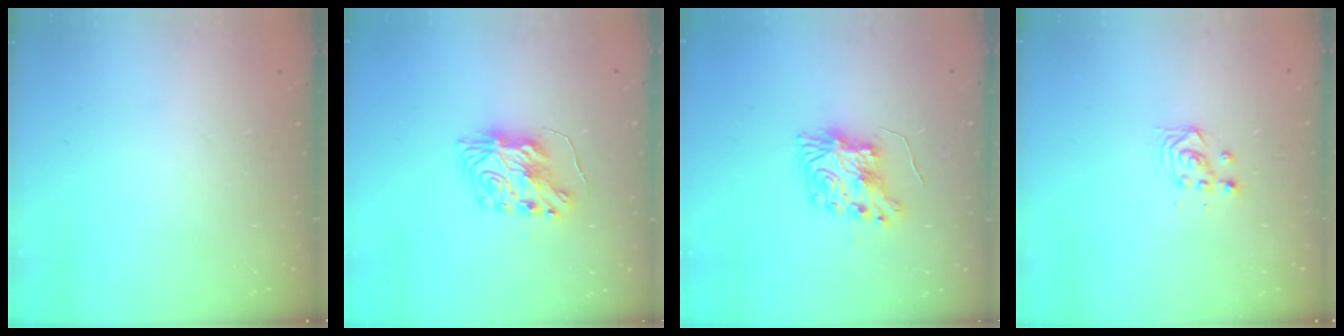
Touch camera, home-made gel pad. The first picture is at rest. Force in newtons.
{"total": 8.1, "press": 8.0, "slide": 0.8}
{"total": 9.1, "press": 9.1, "slide": 0.3}
{"total": 3.3, "press": 3.3, "slide": 0.3}